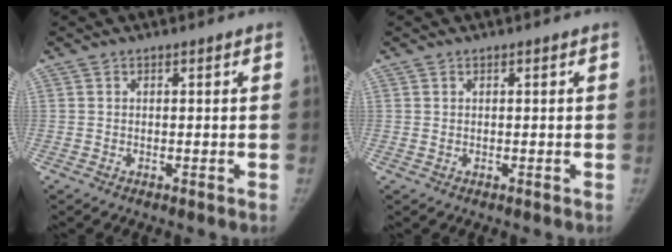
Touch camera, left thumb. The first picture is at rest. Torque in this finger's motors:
{"motor_torque": [0.19, -0.11, -0.11, -0.09, -0.05]}